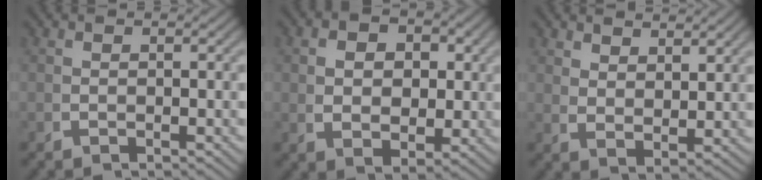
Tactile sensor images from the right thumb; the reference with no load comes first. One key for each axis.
{"total": 4.8, "fx": 0.7, "fy": 3.4, "fz": 3.3, "tx": -0.053, "ty": -0.015, "tz": 0.025}
{"total": 2.8, "fx": 2.6, "fy": 0.4, "fz": 1.2, "tx": -0.015, "ty": -0.001, "tz": 0.055}